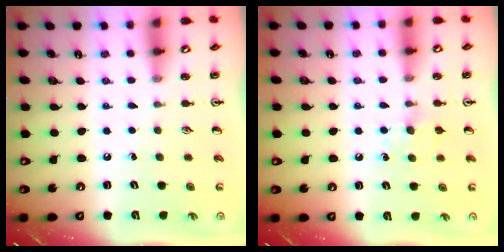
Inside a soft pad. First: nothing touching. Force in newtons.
{"total": 5.6, "press": 5.6, "slide": 0.7}